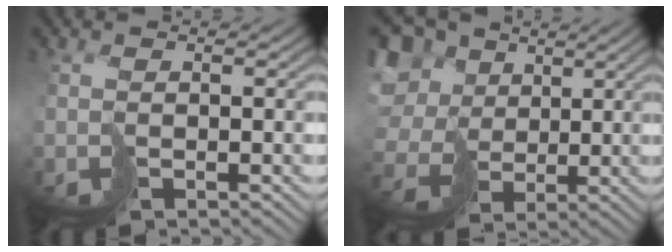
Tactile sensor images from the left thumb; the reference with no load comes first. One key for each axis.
{"total": 13.7, "fx": 3.0, "fy": 11.2, "fz": 7.4, "tx": -0.253, "ty": 0.000, "tz": 0.064}